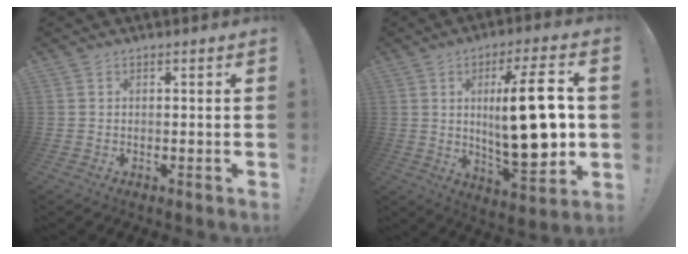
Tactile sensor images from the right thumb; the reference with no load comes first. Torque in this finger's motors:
{"motor_torque": [0.04, 1.18, 0.99, 0.77, 0.24]}